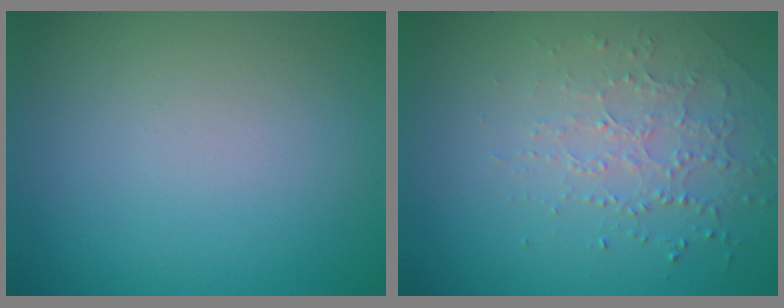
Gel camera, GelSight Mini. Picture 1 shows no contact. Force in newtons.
{"total": 1.7, "press": 1.5, "slide": 0.8}